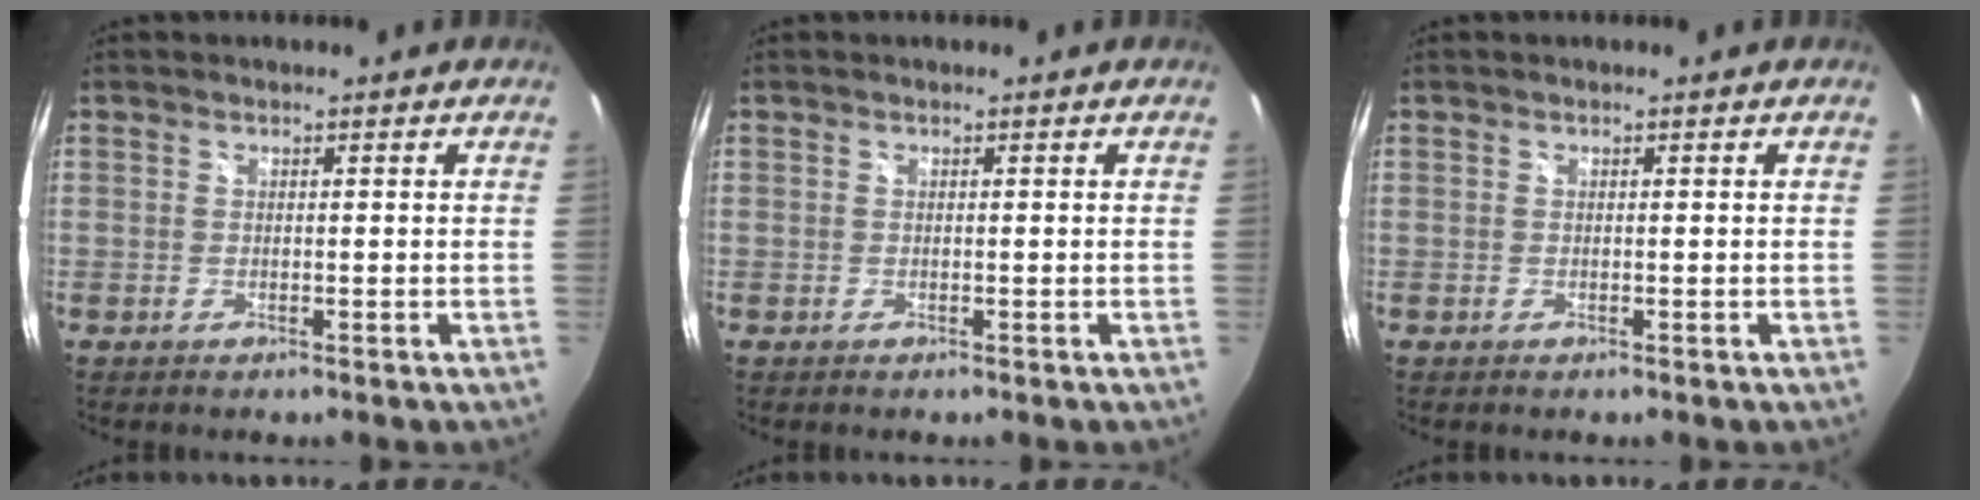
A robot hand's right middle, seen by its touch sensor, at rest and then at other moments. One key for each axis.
{"total": 0.0}
{"total": 0.0}